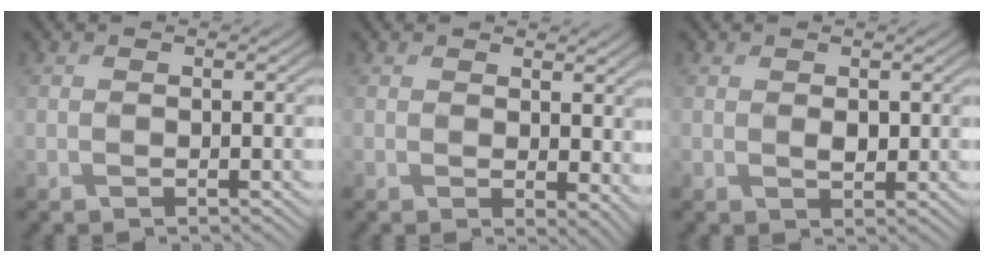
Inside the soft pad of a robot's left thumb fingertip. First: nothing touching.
{"total": 3.8, "force": [1.3, 2.3, 2.8], "torque": [-0.042, -0.009, 0.024]}
{"total": 1.5, "force": [0.5, 1.0, 1.0], "torque": [-0.023, -0.005, 0.010]}